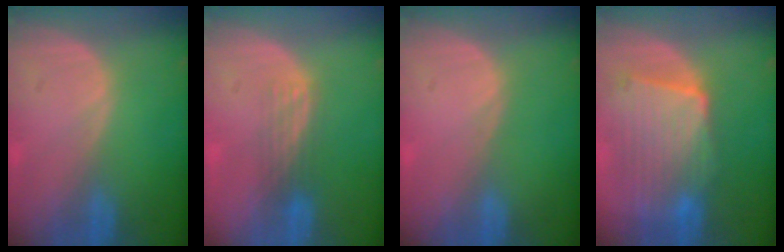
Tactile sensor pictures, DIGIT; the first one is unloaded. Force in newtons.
{"total": 2.9, "press": 2.7, "slide": 1.2}
{"total": 0.0}
{"total": 10.2, "press": 9.0, "slide": 4.7}